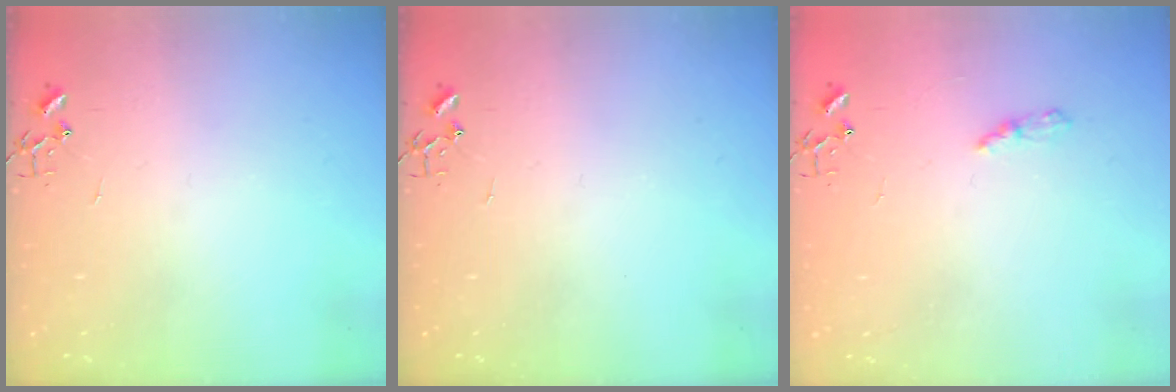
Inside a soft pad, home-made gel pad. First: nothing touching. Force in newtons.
{"total": 0.0}
{"total": 4.2, "press": 4.2, "slide": 0.5}